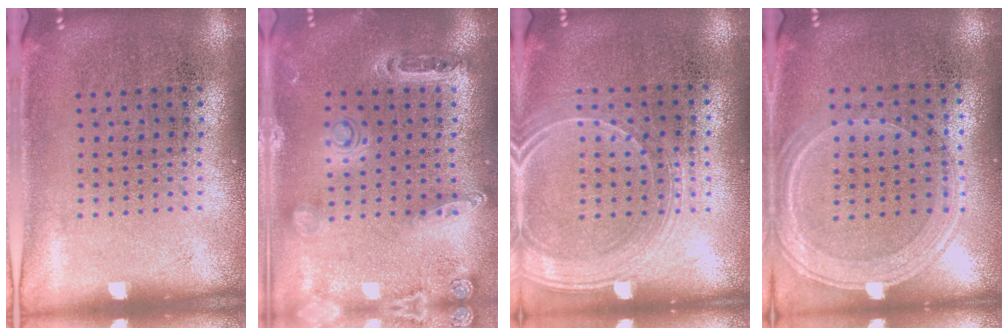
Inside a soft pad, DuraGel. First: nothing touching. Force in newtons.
{"total": 1.5, "press": 1.4, "slide": 0.2}
{"total": 1.8, "press": 1.6, "slide": 0.7}
{"total": 1.2, "press": 1.2, "slide": 0.3}